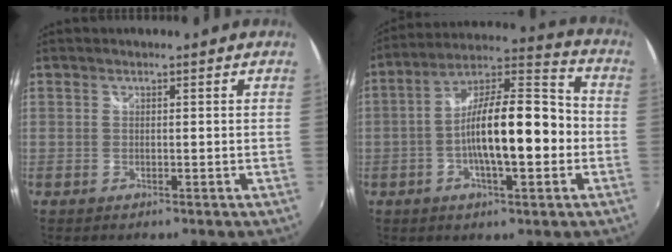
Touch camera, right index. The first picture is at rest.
{"total": 16.4, "force": [-2.9, 5.1, 15.3], "torque": [-0.266, 0.022, -0.052]}